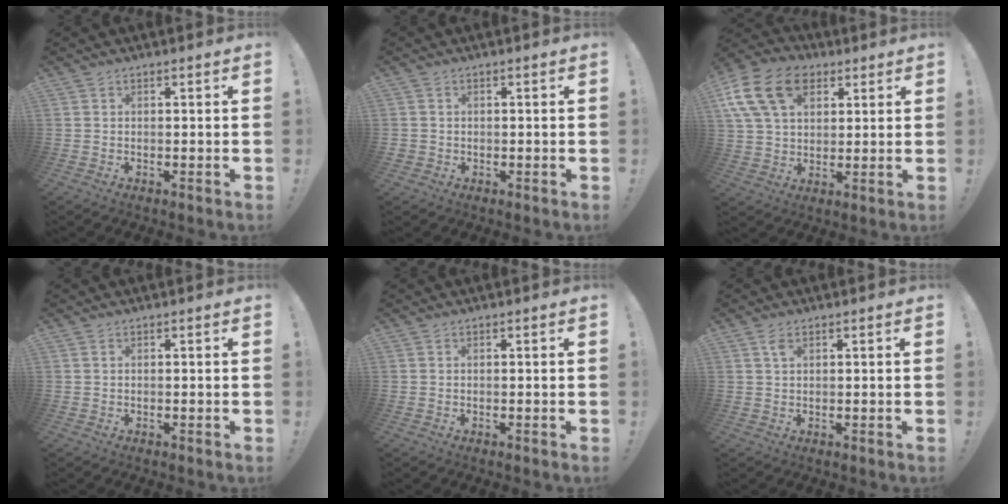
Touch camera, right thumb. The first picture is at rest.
{"total": 1.6, "force": [0.0, 1.5, 0.4], "torque": [0.001, 0.000, -0.001]}
{"total": 17.9, "force": [7.3, 12.4, 10.7], "torque": [-0.194, -0.023, 0.136]}
{"total": 0.0}
{"total": 0.0}
{"total": 2.3, "force": [1.1, 1.1, 1.6], "torque": [-0.035, 0.001, 0.020]}